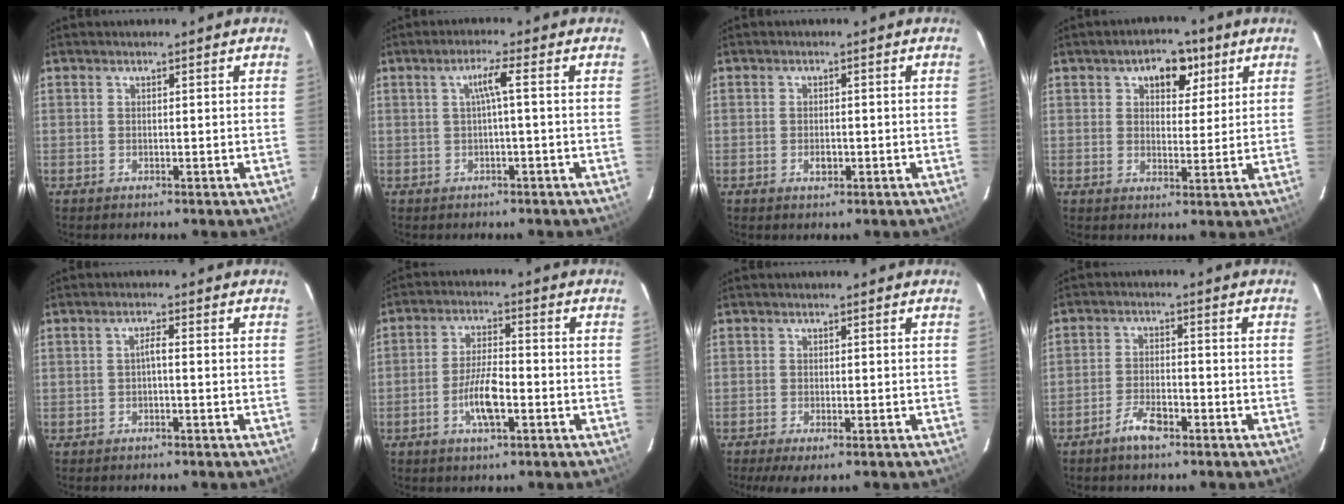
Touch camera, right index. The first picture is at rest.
{"total": 3.0, "force": [-0.1, -0.5, 3.0], "torque": [-0.058, 0.005, 0.000]}
{"total": 2.0, "force": [-0.7, 1.3, 1.3], "torque": [-0.022, 0.002, -0.011]}
{"total": 6.7, "force": [3.3, 4.3, 4.0], "torque": [-0.053, 0.011, 0.046]}
{"total": 1.5, "force": [-0.5, 0.2, 1.3], "torque": [-0.027, 0.008, -0.009]}
{"total": 7.4, "force": [-2.9, 2.4, 6.4], "torque": [-0.130, 0.003, -0.054]}
{"total": 4.4, "force": [-2.9, 1.0, 3.1], "torque": [-0.068, -0.019, -0.048]}
{"total": 5.0, "force": [-3.5, 1.7, 3.1], "torque": [-0.071, 0.002, -0.063]}